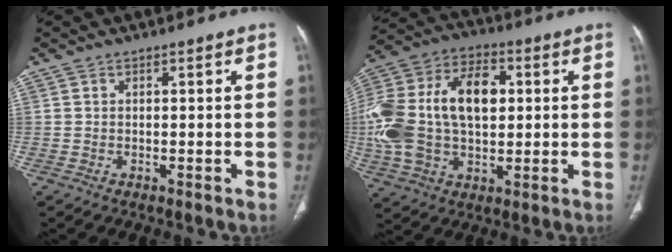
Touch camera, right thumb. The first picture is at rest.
{"total": 23.5, "force": [1.4, 14.9, 18.1], "torque": [-0.380, 0.022, 0.027]}